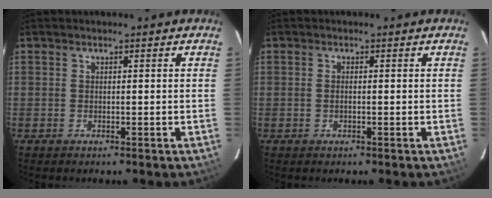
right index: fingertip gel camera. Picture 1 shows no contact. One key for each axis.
{"total": 0.7, "fx": 0.1, "fy": 0.2, "fz": 0.7, "tx": -0.014, "ty": 0.002, "tz": 0.001}